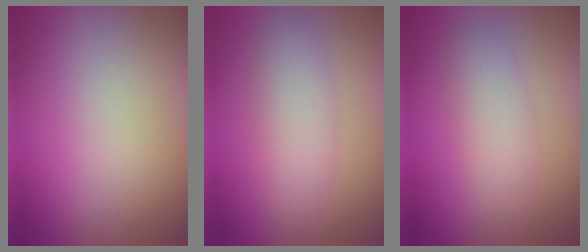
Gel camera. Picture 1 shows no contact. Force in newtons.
{"total": 3.9, "press": 3.9, "slide": 0.0}
{"total": 3.0, "press": 3.0, "slide": 0.1}